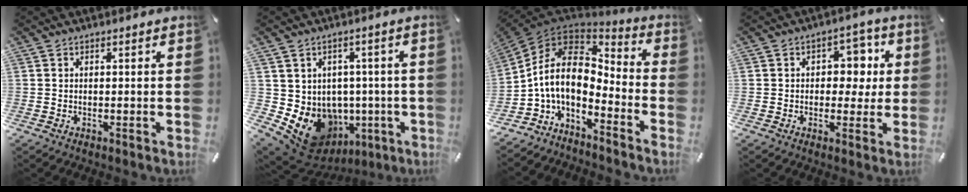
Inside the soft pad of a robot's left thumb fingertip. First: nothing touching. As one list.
[{"total": 10.0, "force": [-3.1, 8.6, 4.0], "torque": [-0.081, -0.015, -0.039]}, {"total": 12.7, "force": [-1.4, 8.0, 9.7], "torque": [-0.222, -0.003, -0.032]}, {"total": 7.2, "force": [0.8, 5.8, 4.2], "torque": [-0.046, 0.003, 0.006]}]